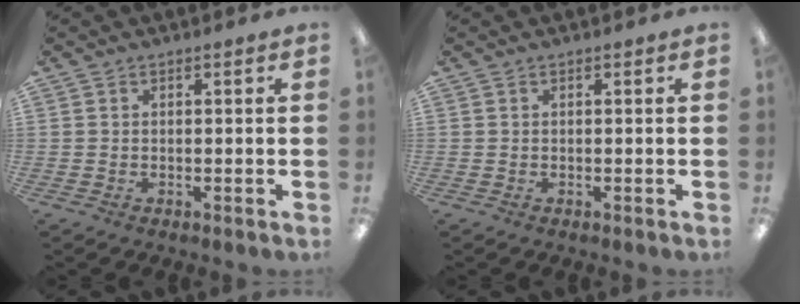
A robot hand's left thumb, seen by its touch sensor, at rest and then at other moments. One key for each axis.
{"total": 0.0}